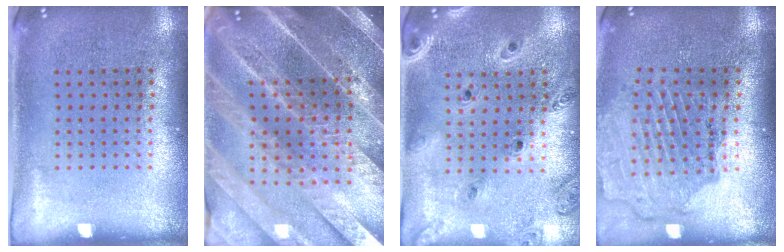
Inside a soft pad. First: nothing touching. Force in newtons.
{"total": 5.2, "press": 4.5, "slide": 2.7}
{"total": 1.4, "press": 1.4, "slide": 0.1}
{"total": 1.6, "press": 1.6, "slide": 0.2}